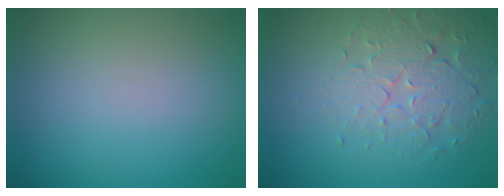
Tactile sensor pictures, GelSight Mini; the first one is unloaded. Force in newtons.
{"total": 3.8, "press": 3.4, "slide": 1.6}